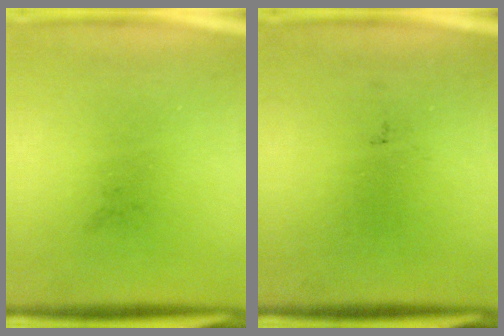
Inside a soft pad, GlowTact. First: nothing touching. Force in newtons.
{"total": 0.0}